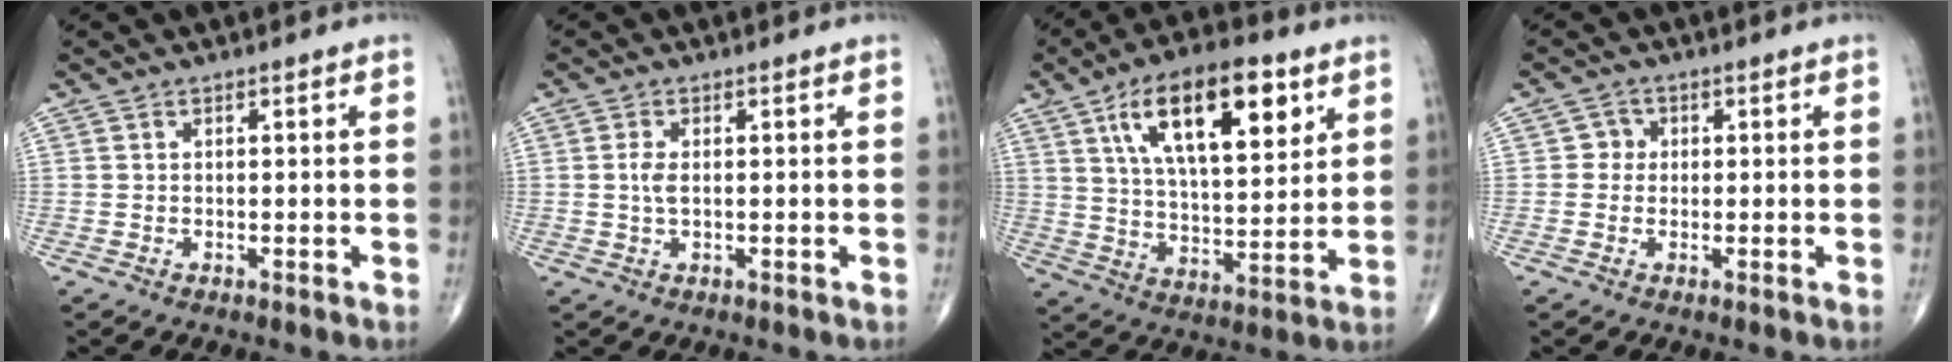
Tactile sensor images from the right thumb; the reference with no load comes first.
{"total": 2.2, "force": [0.1, 1.0, 2.0], "torque": [-0.046, 0.002, 0.002]}
{"total": 19.7, "force": [8.7, 8.3, 15.6], "torque": [-0.225, -0.027, 0.146]}
{"total": 2.2, "force": [0.1, 2.1, 0.6], "torque": [0.008, 0.007, -0.007]}